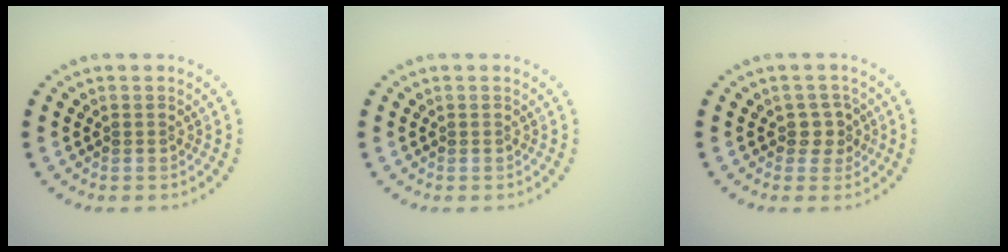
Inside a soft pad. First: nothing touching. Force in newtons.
{"total": 0.0}
{"total": 1.8, "press": 1.6, "slide": 0.7}